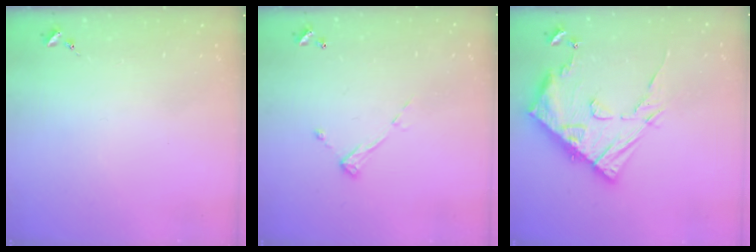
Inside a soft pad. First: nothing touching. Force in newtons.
{"total": 6.3, "press": 6.3, "slide": 0.3}
{"total": 17.0, "press": 16.9, "slide": 1.5}